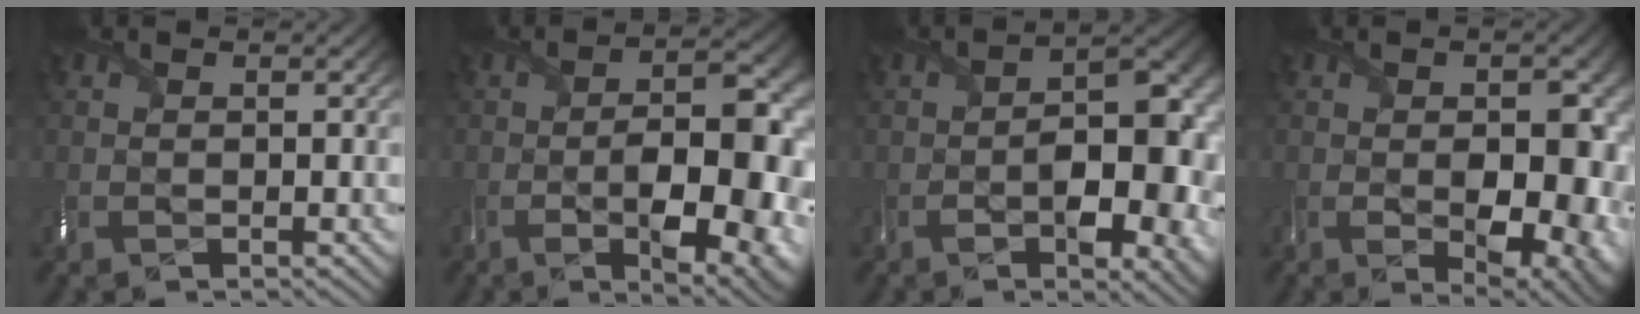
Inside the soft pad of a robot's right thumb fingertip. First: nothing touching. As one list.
[{"total": 12.5, "force": [-3.8, 4.9, 10.9], "torque": [-0.150, -0.009, -0.057]}, {"total": 12.0, "force": [-3.3, 5.9, 9.8], "torque": [-0.131, -0.013, -0.049]}, {"total": 11.0, "force": [-2.1, 6.2, 8.8], "torque": [-0.109, -0.022, -0.025]}]